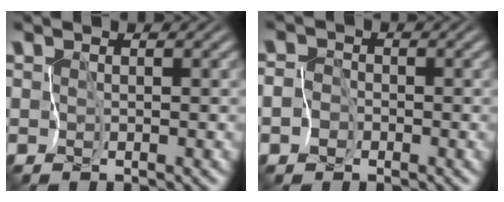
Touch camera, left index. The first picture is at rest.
{"total": 3.4, "force": [-1.8, 2.8, 0.6], "torque": [0.004, 0.001, -0.051]}